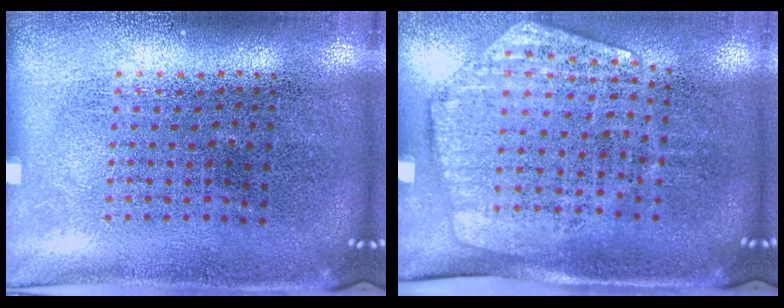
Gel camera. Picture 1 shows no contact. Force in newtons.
{"total": 1.9, "press": 1.6, "slide": 1.0}